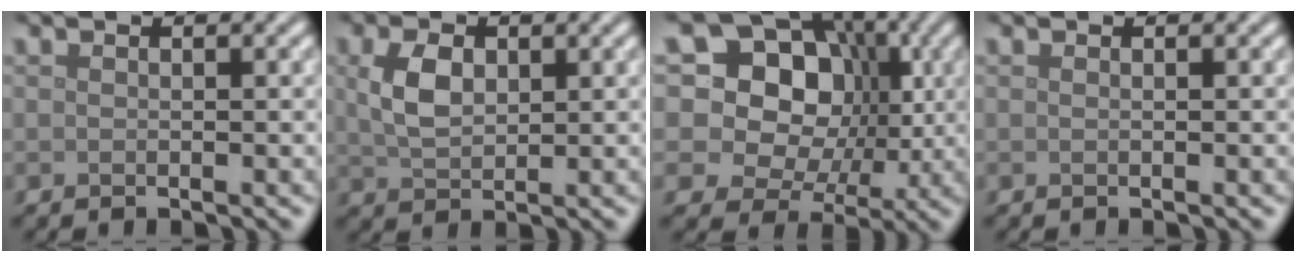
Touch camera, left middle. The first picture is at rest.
{"total": 3.7, "force": [1.0, 2.4, 2.6], "torque": [-0.062, 0.004, 0.021]}
{"total": 17.0, "force": [4.5, 14.0, 8.5], "torque": [-0.161, 0.050, 0.060]}
{"total": 0.0}